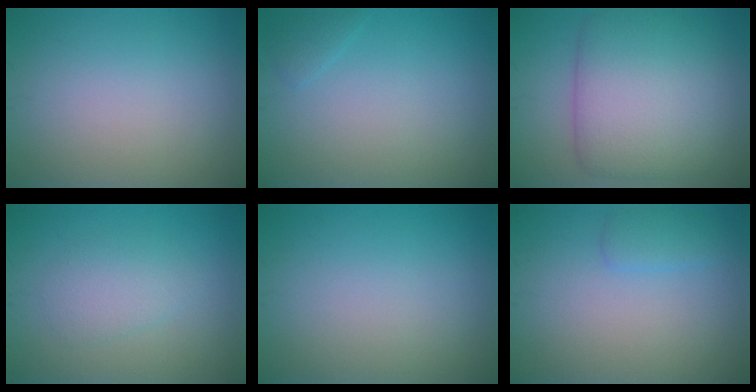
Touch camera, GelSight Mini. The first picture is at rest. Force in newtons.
{"total": 0.9, "press": 0.9, "slide": 0.1}
{"total": 9.8, "press": 9.8, "slide": 0.3}
{"total": 2.2, "press": 2.2, "slide": 0.1}
{"total": 0.0}
{"total": 1.5, "press": 1.5, "slide": 0.1}